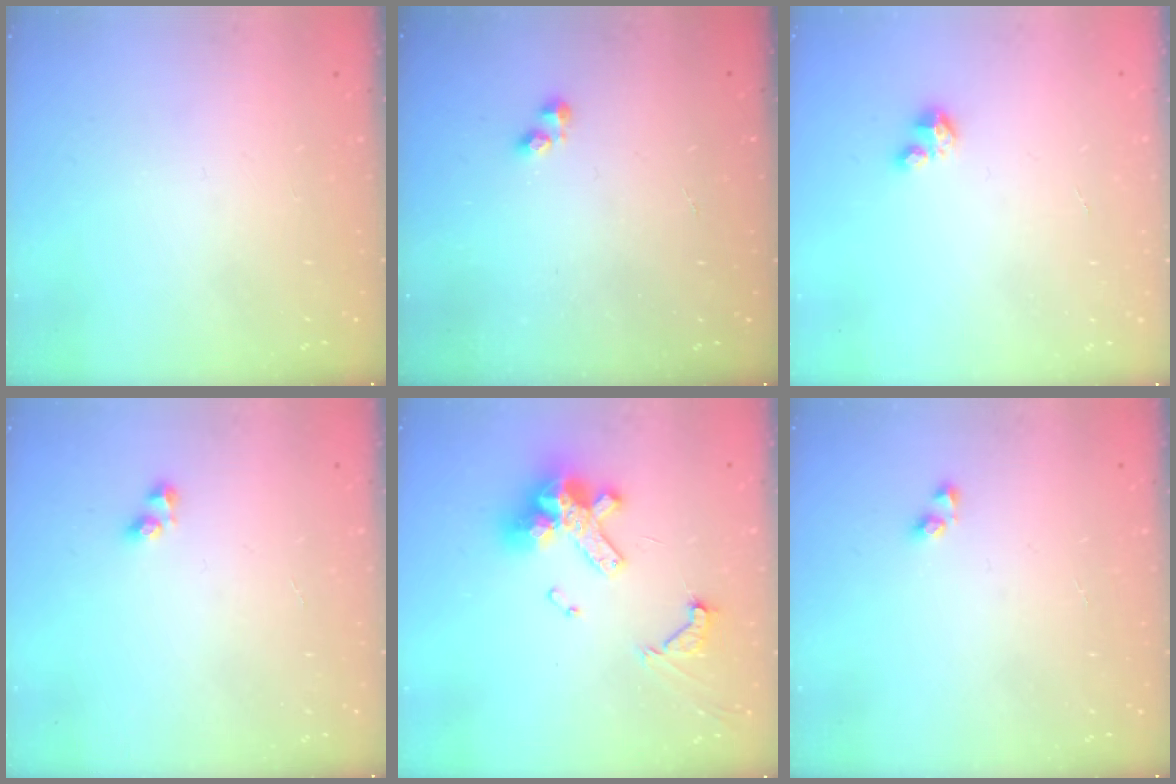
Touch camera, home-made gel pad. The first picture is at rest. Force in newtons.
{"total": 2.3, "press": 2.2, "slide": 0.3}
{"total": 1.9, "press": 1.9, "slide": 0.1}
{"total": 2.5, "press": 2.2, "slide": 1.3}
{"total": 14.0, "press": 13.8, "slide": 2.3}
{"total": 2.9, "press": 2.9, "slide": 0.3}